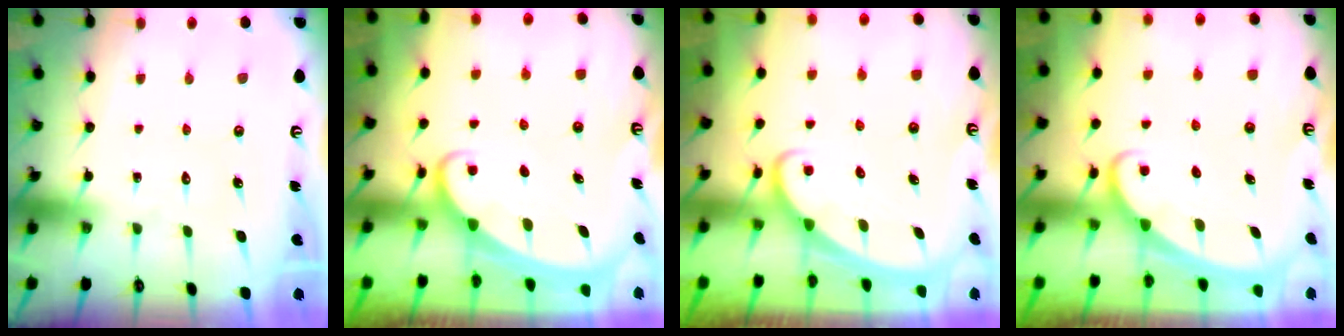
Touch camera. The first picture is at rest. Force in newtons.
{"total": 1.8, "press": 1.8, "slide": 0.2}
{"total": 2.2, "press": 2.2, "slide": 0.1}
{"total": 1.8, "press": 1.8, "slide": 0.1}